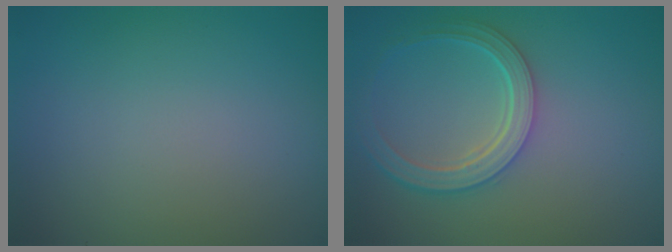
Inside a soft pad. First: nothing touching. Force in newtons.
{"total": 4.6, "press": 3.7, "slide": 2.8}